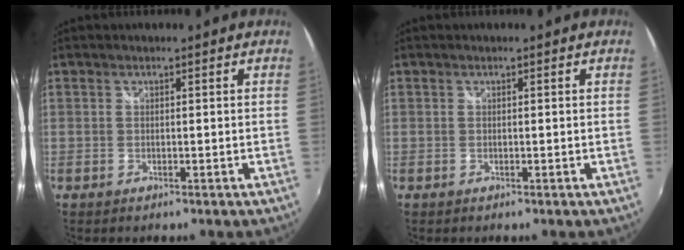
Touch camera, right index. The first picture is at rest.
{"total": 0.0}